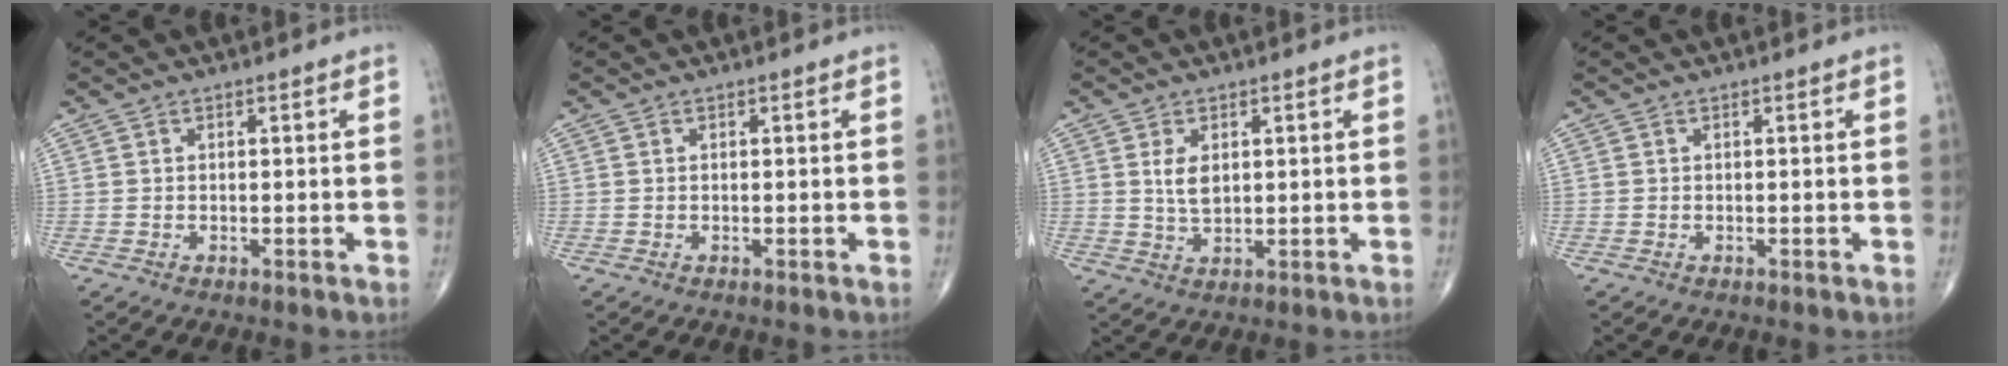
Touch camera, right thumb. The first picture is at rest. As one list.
[{"total": 0.0}, {"total": 4.1, "force": [1.0, 2.3, 3.2], "torque": [-0.056, -0.009, 0.024]}, {"total": 0.0}]